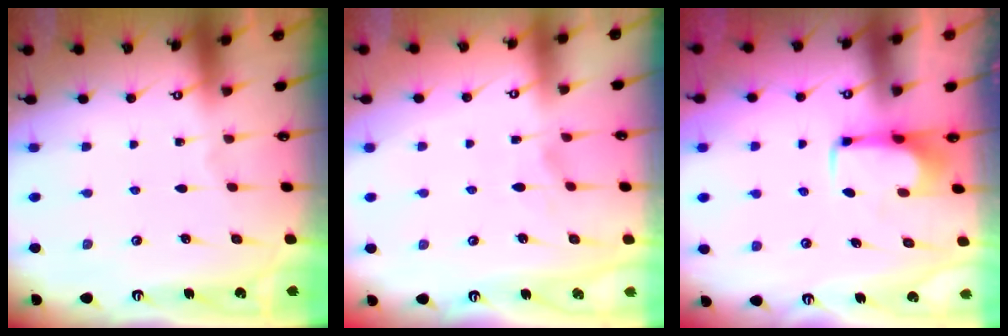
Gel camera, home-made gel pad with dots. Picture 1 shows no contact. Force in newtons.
{"total": 2.9, "press": 2.7, "slide": 1.1}
{"total": 2.0, "press": 2.0, "slide": 0.4}